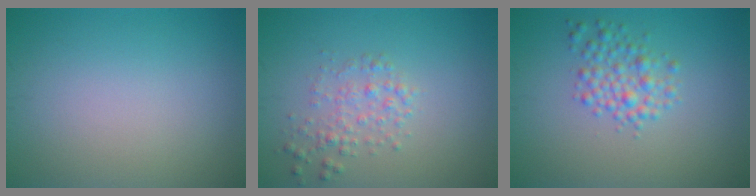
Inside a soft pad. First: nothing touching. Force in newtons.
{"total": 2.1, "press": 2.1, "slide": 0.1}
{"total": 2.8, "press": 2.8, "slide": 0.1}